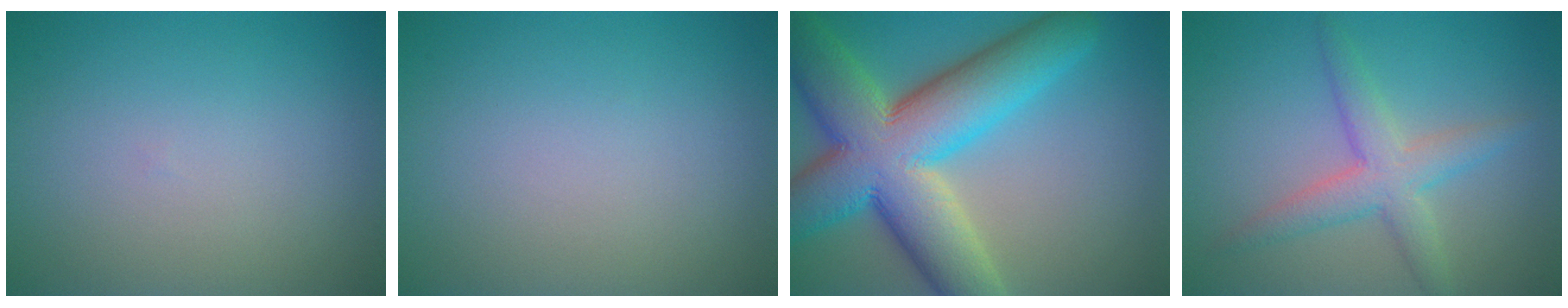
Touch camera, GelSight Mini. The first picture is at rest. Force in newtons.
{"total": 0.0}
{"total": 14.0, "press": 14.0, "slide": 0.9}
{"total": 3.8, "press": 3.8, "slide": 0.1}